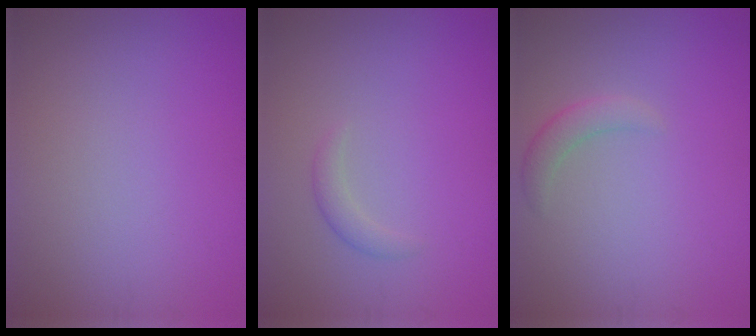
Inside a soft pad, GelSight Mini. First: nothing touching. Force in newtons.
{"total": 1.1, "press": 1.1, "slide": 0.1}
{"total": 1.7, "press": 1.7, "slide": 0.1}